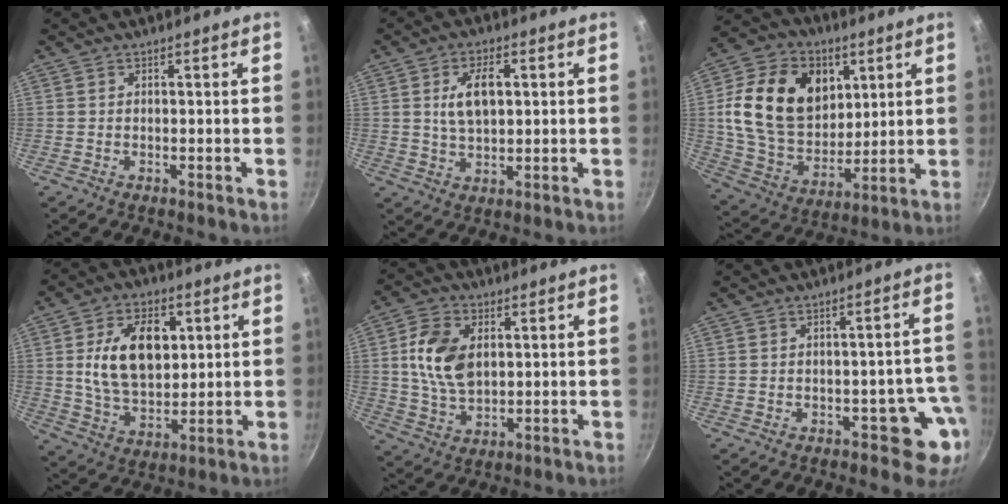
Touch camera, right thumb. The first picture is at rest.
{"total": 7.9, "force": [1.6, 4.3, 6.4], "torque": [-0.102, 0.002, 0.028]}
{"total": 22.6, "force": [5.9, 16.4, 14.3], "torque": [-0.233, -0.017, 0.108]}
{"total": 15.3, "force": [3.2, 9.7, 11.3], "torque": [-0.163, -0.009, 0.057]}
{"total": 11.2, "force": [2.1, 7.2, 8.3], "torque": [-0.144, -0.006, 0.041]}
{"total": 6.5, "force": [-2.6, 4.1, 4.3], "torque": [0.006, 0.030, -0.026]}